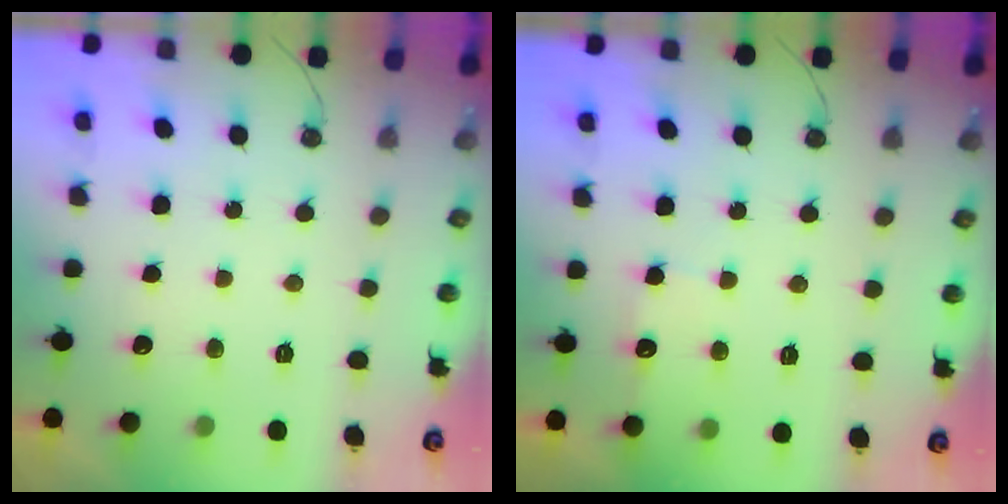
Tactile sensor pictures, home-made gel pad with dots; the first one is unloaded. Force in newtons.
{"total": 6.1, "press": 6.0, "slide": 0.7}